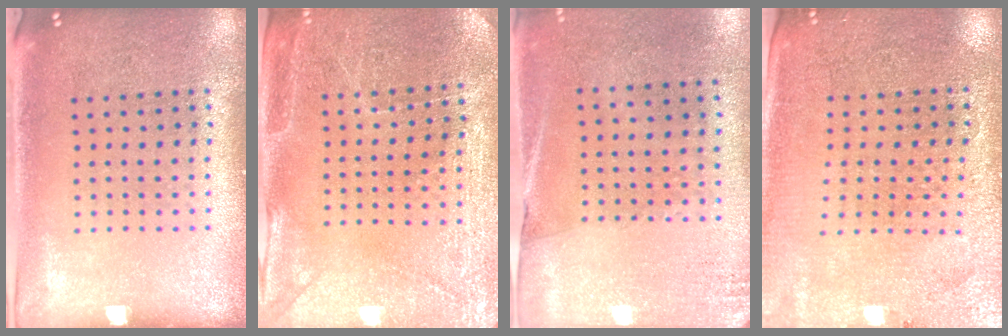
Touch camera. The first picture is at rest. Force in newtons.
{"total": 2.9, "press": 2.9, "slide": 0.2}
{"total": 2.7, "press": 2.4, "slide": 1.3}
{"total": 2.8, "press": 2.8, "slide": 0.5}